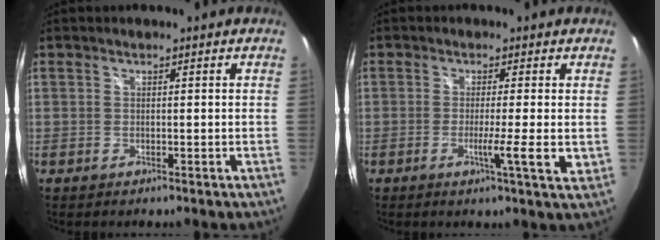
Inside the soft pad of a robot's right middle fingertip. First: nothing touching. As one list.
[{"total": 4.6, "force": [-0.1, -0.6, 4.5], "torque": [-0.073, -0.010, -0.005]}]